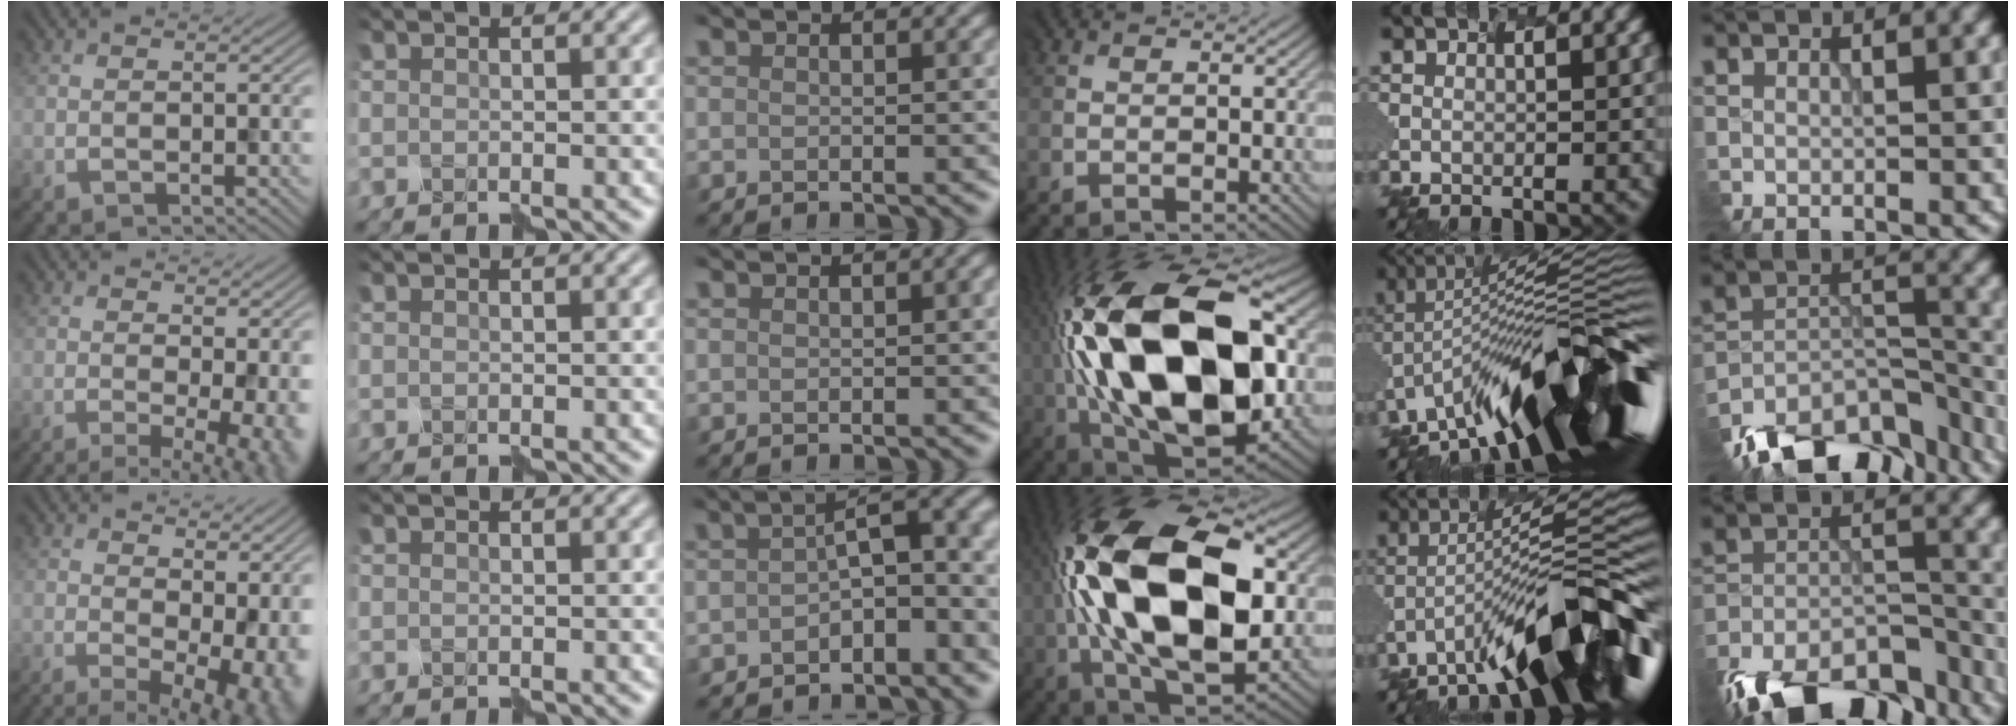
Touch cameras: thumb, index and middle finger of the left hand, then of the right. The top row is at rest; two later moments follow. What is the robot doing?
{"motion": "assemble", "object": "spray bottle"}